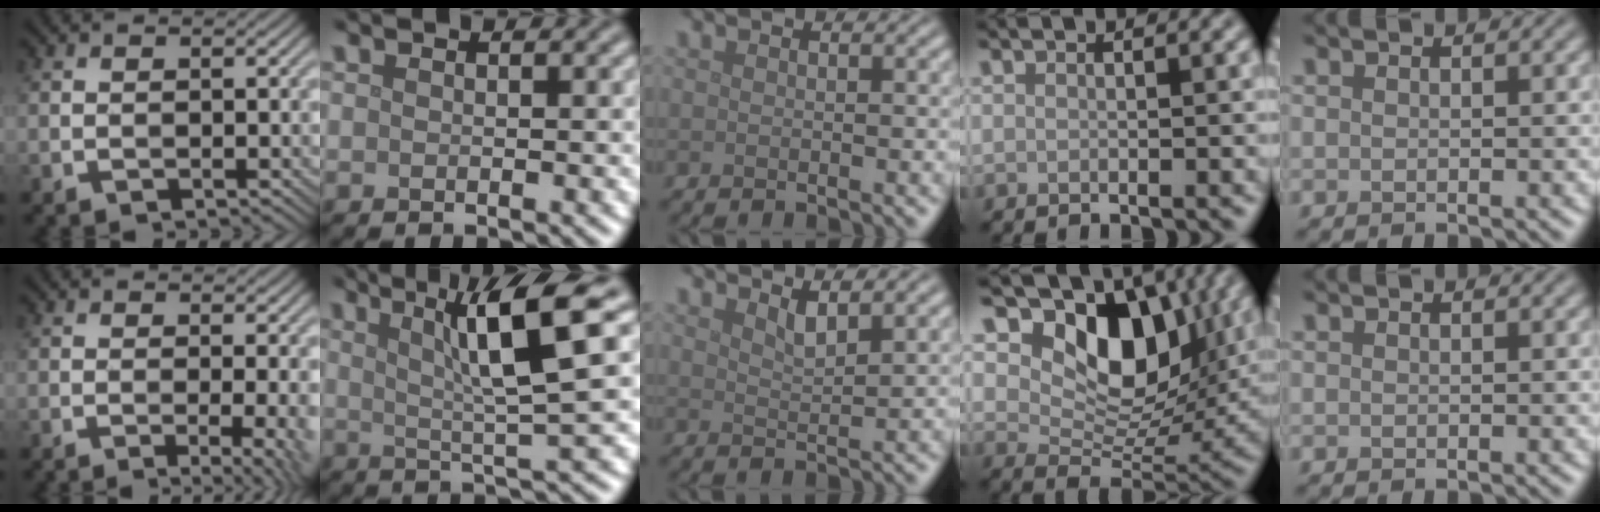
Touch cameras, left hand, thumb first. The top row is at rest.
{"thumb": {"total": 5.0, "force": [-0.7, 1.1, 4.9], "torque": [-0.071, -0.007, -0.008]}, "index": {"total": 8.3, "force": [2.7, 1.1, 7.8], "torque": [-0.110, 0.014, 0.043]}, "middle": {"total": 1.8, "force": [1.5, 0.4, 1.0], "torque": [-0.017, -0.002, 0.027]}, "ring": {"total": 10.9, "force": [4.3, 6.9, 7.3], "torque": [-0.114, -0.013, 0.075]}}